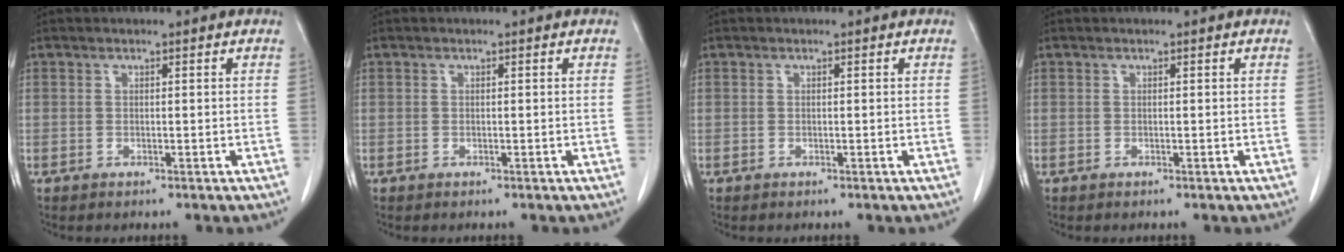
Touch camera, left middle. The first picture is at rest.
{"total": 0.0}
{"total": 0.0}
{"total": 0.0}